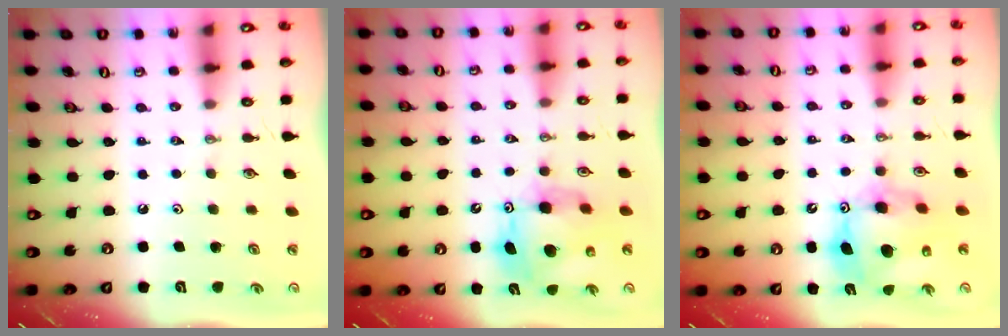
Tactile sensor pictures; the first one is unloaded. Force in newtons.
{"total": 12.3, "press": 12.2, "slide": 1.1}
{"total": 13.3, "press": 13.2, "slide": 1.1}